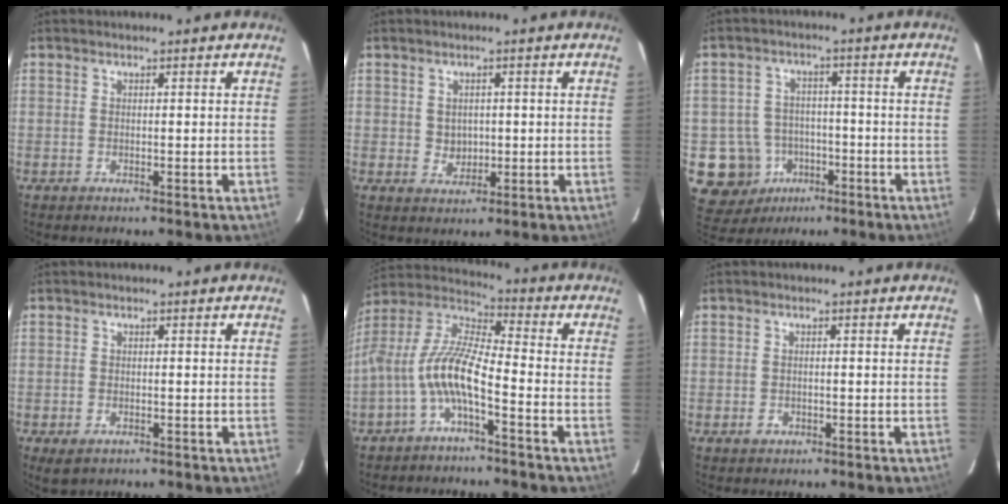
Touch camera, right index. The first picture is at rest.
{"total": 3.0, "force": [0.2, 2.7, 1.1], "torque": [-0.017, 0.004, 0.009]}
{"total": 10.7, "force": [-4.1, 9.7, 1.7], "torque": [-0.073, 0.029, -0.051]}
{"total": 2.9, "force": [-1.6, 1.9, 1.6], "torque": [-0.030, -0.009, -0.024]}
{"total": 10.3, "force": [-4.1, 2.3, 9.2], "torque": [-0.200, 0.011, -0.083]}
{"total": 1.6, "force": [-0.8, 1.3, 0.5], "torque": [-0.008, 0.001, -0.011]}